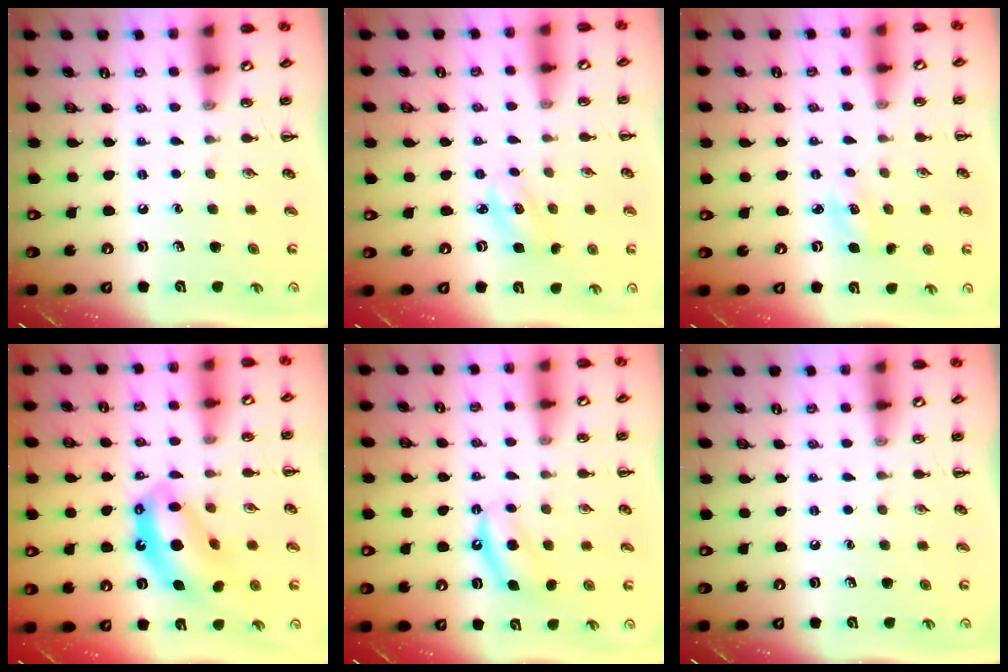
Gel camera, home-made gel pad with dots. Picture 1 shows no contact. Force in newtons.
{"total": 2.8, "press": 2.7, "slide": 0.7}
{"total": 3.5, "press": 3.4, "slide": 1.0}
{"total": 12.1, "press": 11.6, "slide": 3.4}
{"total": 5.6, "press": 5.4, "slide": 1.5}
{"total": 0.0}